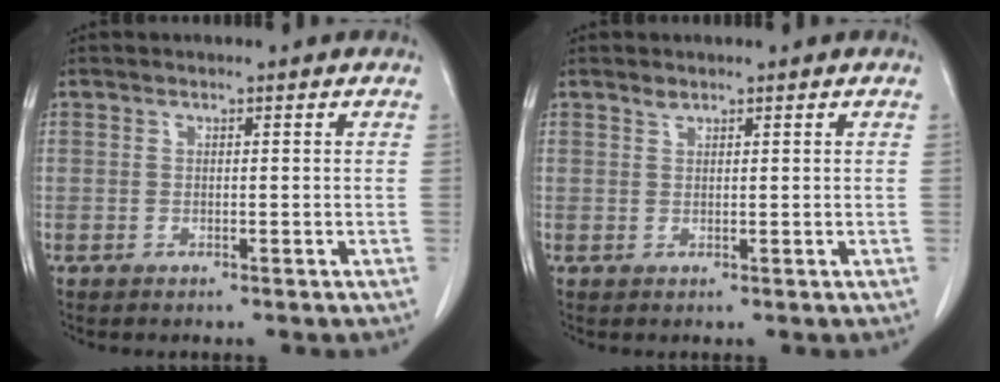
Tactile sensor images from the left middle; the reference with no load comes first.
{"total": 0.7, "force": [0.7, 0.2, 0.1], "torque": [-0.006, -0.002, 0.013]}